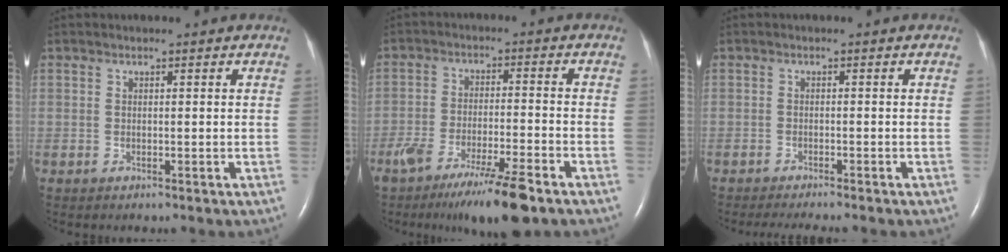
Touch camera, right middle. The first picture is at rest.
{"total": 11.4, "force": [-7.9, 0.6, 8.3], "torque": [-0.140, -0.029, -0.129]}
{"total": 5.4, "force": [-4.8, 0.3, 2.5], "torque": [-0.029, -0.010, -0.069]}